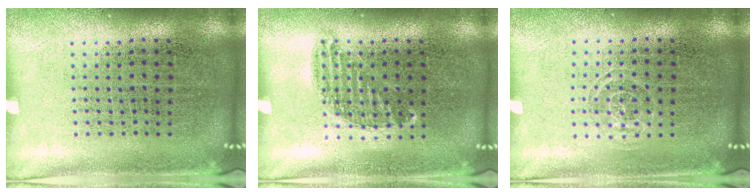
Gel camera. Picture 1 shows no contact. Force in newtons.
{"total": 0.8, "press": 0.6, "slide": 0.4}
{"total": 0.9, "press": 0.6, "slide": 0.7}